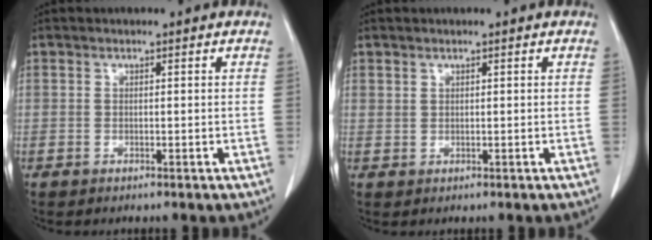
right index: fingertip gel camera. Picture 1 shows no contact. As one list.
[{"total": 0.8, "force": [0.7, 0.3, 0.0], "torque": [0.007, 0.000, 0.015]}]